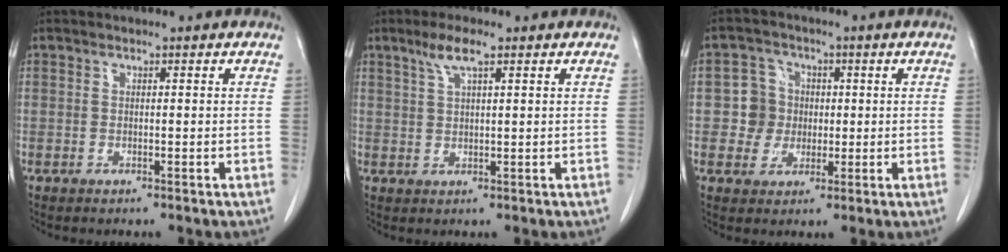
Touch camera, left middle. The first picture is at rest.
{"total": 3.7, "force": [2.3, 0.4, 2.9], "torque": [-0.064, 0.006, 0.046]}
{"total": 5.1, "force": [0.2, 5.1, 0.7], "torque": [-0.014, 0.015, 0.006]}